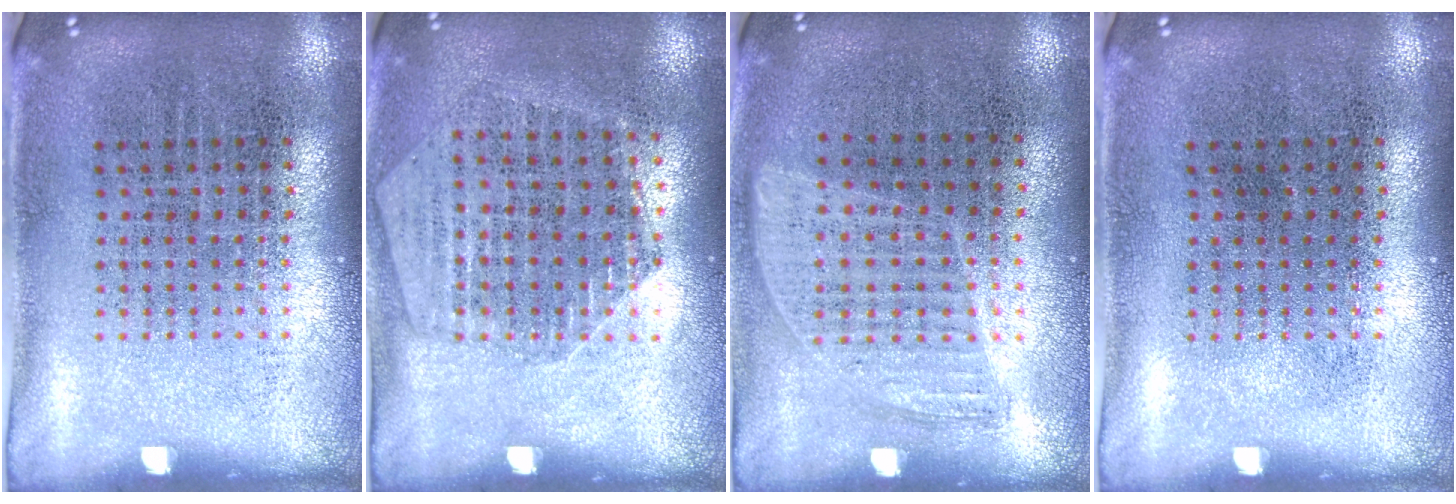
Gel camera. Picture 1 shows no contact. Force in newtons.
{"total": 1.5, "press": 1.5, "slide": 0.0}
{"total": 0.8, "press": 0.7, "slide": 0.4}
{"total": 0.0}